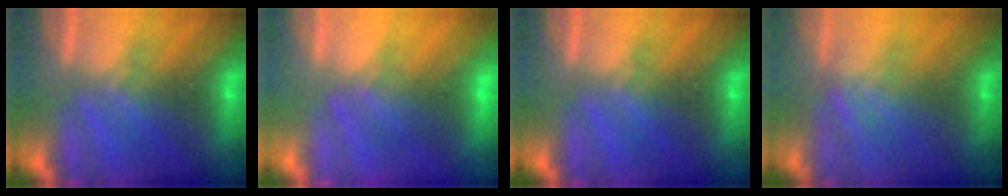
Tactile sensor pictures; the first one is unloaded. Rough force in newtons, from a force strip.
{"total": 2.7}
{"total": 0.0}
{"total": 2.3}